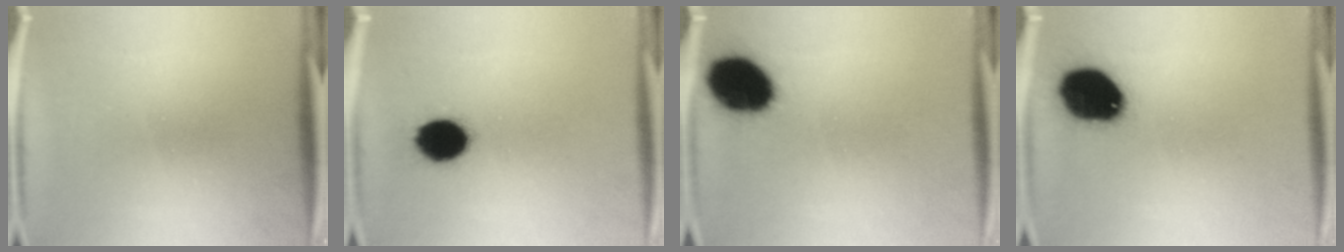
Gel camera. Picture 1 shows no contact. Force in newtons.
{"total": 10.8}
{"total": 15.2}
{"total": 16.3}